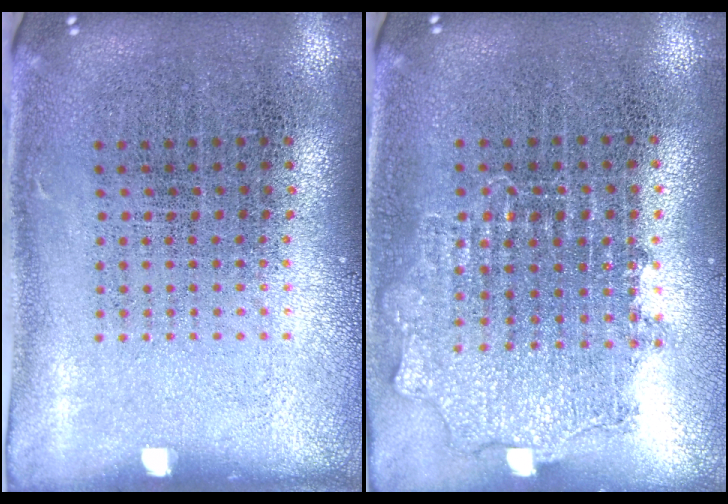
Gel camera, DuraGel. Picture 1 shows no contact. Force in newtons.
{"total": 0.9, "press": 0.9, "slide": 0.2}